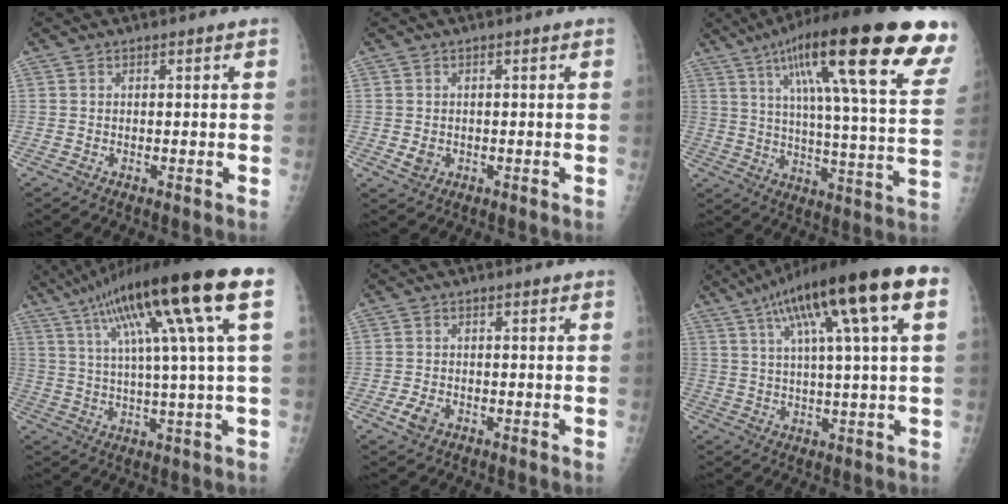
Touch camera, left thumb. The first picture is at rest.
{"total": 2.1, "force": [-0.4, 1.8, 0.9], "torque": [-0.006, -0.001, -0.001]}
{"total": 31.4, "force": [16.2, 5.8, 26.2], "torque": [-0.352, -0.017, 0.240]}
{"total": 22.0, "force": [9.2, 1.7, 19.9], "torque": [-0.328, 0.013, 0.144]}
{"total": 3.0, "force": [-1.5, 2.1, 1.6], "torque": [-0.029, 0.000, -0.025]}
{"total": 20.3, "force": [8.9, 3.1, 18.0], "torque": [-0.293, 0.020, 0.136]}